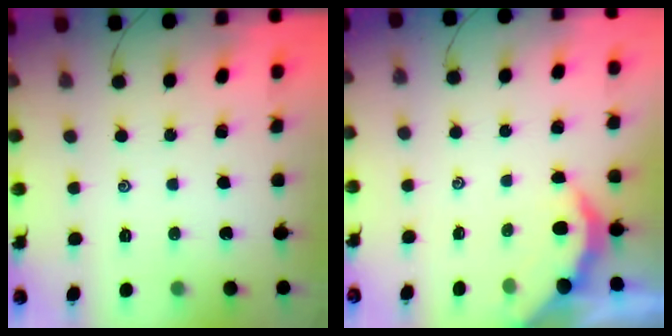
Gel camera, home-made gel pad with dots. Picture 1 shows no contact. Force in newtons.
{"total": 2.3, "press": 2.3, "slide": 0.2}